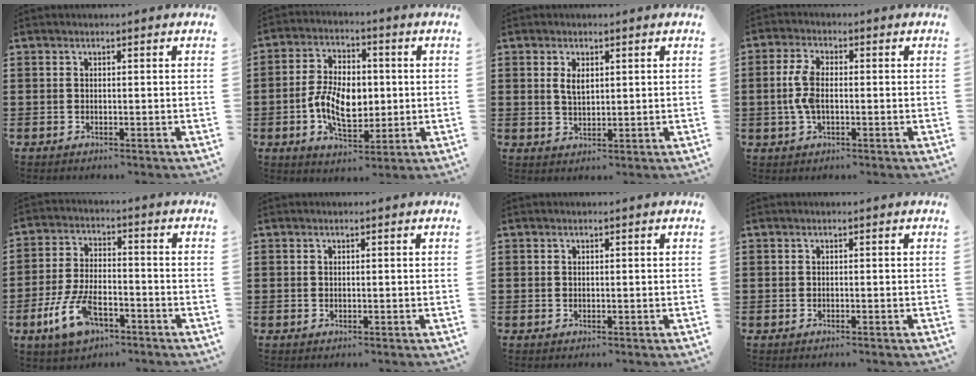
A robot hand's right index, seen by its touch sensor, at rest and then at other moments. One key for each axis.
{"total": 8.8, "fx": -0.9, "fy": 5.5, "fz": 6.8, "tx": -0.137, "ty": 0.008, "tz": -0.021}
{"total": 2.6, "fx": 0.9, "fy": 1.3, "fz": 2.1, "tx": -0.037, "ty": 0.001, "tz": 0.013}
{"total": 5.4, "fx": -0.2, "fy": 2.7, "fz": 4.6, "tx": -0.116, "ty": -0.002, "tz": -0.013}
{"total": 8.9, "fx": -4.6, "fy": 3.9, "fz": 6.4, "tx": -0.149, "ty": -0.003, "tz": -0.087}
{"total": 0.0}
{"total": 0.0}
{"total": 0.0}